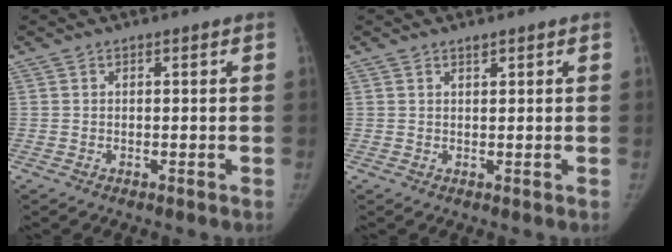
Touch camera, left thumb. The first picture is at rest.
{"total": 1.0, "force": [0.8, 0.3, 0.5], "torque": [-0.005, -0.006, 0.014]}